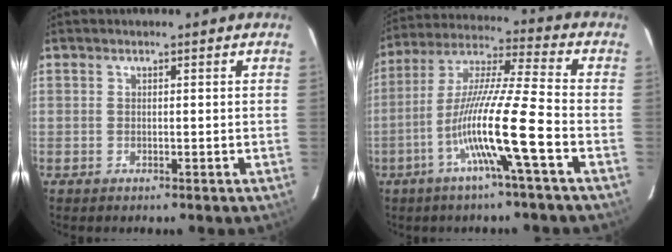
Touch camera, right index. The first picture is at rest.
{"total": 14.0, "force": [-5.2, -1.3, 13.0], "torque": [-0.249, -0.003, -0.103]}